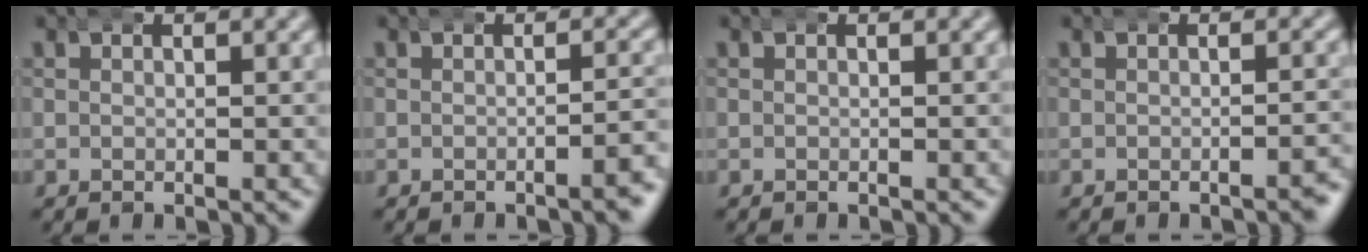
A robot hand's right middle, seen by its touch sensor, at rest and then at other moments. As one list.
[{"total": 1.9, "force": [-1.3, 0.2, 1.3], "torque": [-0.014, 0.005, -0.026]}, {"total": 0.0}, {"total": 1.4, "force": [-1.2, 0.1, 0.7], "torque": [-0.005, 0.005, -0.022]}]